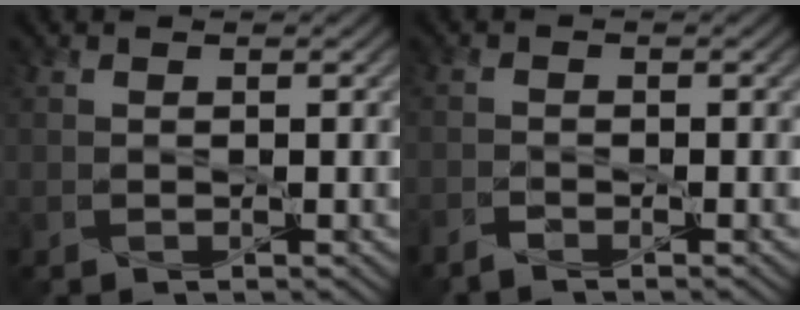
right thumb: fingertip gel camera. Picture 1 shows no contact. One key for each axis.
{"total": 1.6, "fx": -1.5, "fy": 0.2, "fz": 0.5, "tx": -0.013, "ty": -0.003, "tz": -0.036}